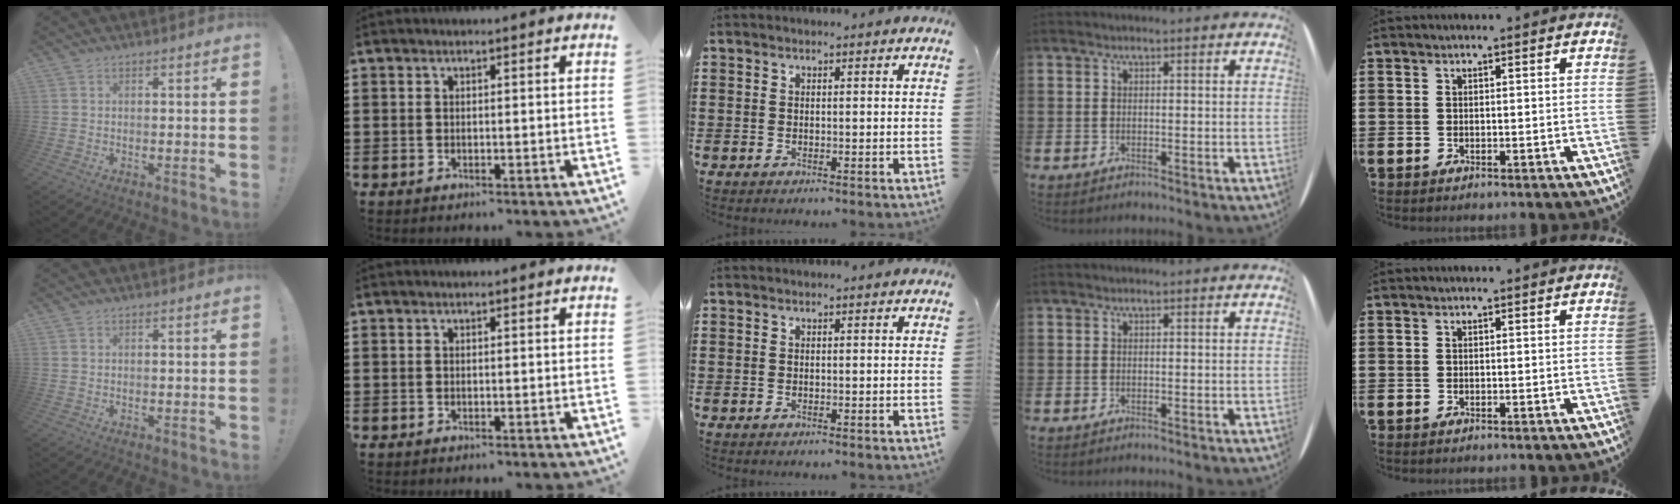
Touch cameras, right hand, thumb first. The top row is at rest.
{}